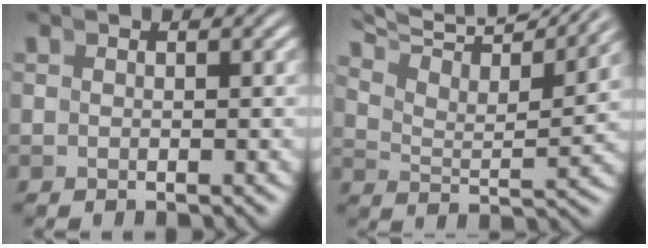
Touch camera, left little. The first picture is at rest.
{"total": 9.7, "force": [7.9, 3.1, 4.6], "torque": [-0.083, 0.034, 0.108]}